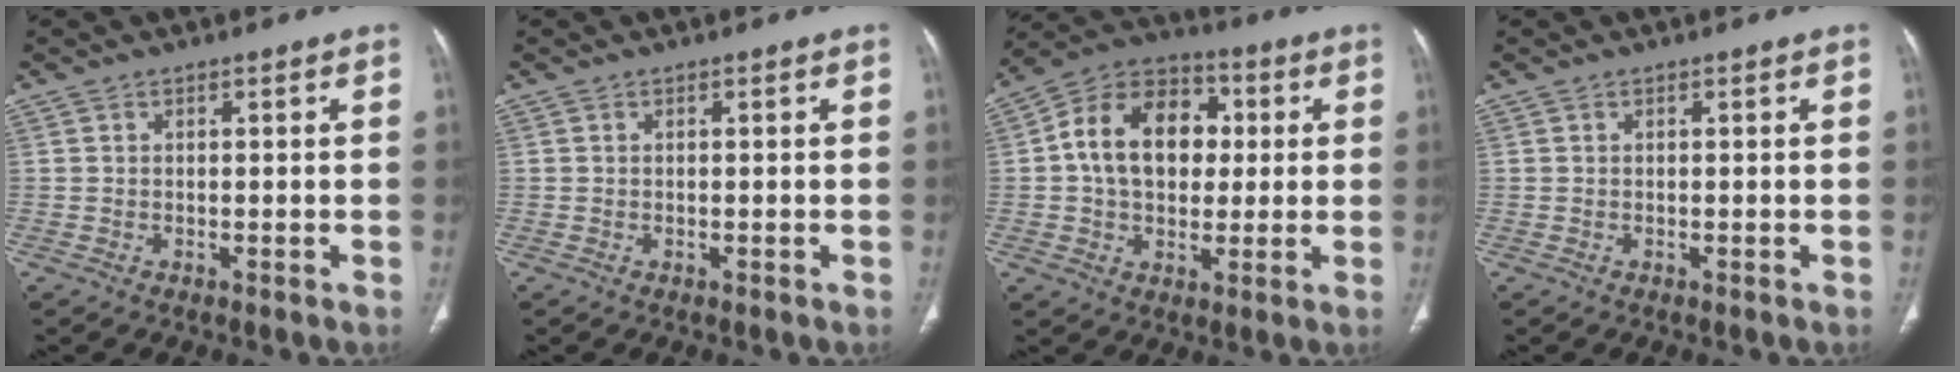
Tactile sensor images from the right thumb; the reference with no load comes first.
{"total": 0.0}
{"total": 16.1, "force": [2.0, 11.6, 10.9], "torque": [-0.147, 0.022, 0.024]}
{"total": 0.0}